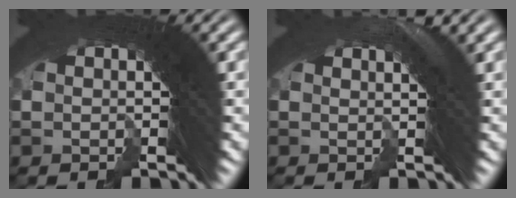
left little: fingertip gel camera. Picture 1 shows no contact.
{"total": 2.7, "force": [1.6, -0.7, 2.0], "torque": [-0.023, 0.006, 0.027]}